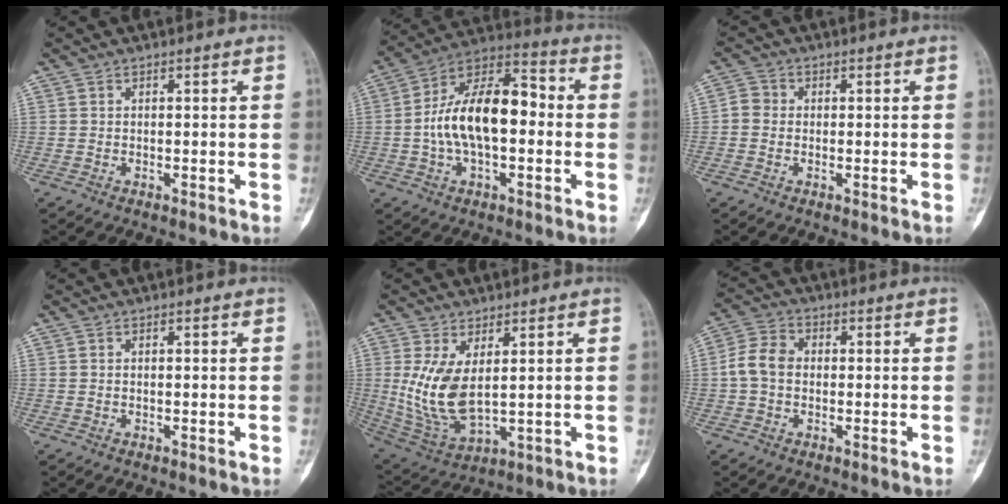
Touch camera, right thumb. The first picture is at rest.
{"total": 17.0, "force": [-0.9, 8.9, 14.5], "torque": [-0.244, 0.042, -0.026]}
{"total": 2.5, "force": [-0.3, 2.2, 1.1], "torque": [-0.013, 0.006, -0.016]}
{"total": 0.0}
{"total": 11.5, "force": [1.8, 5.7, 9.9], "torque": [-0.199, -0.019, 0.055]}
{"total": 6.1, "force": [-0.3, 4.6, 3.9], "torque": [-0.073, 0.018, -0.015]}